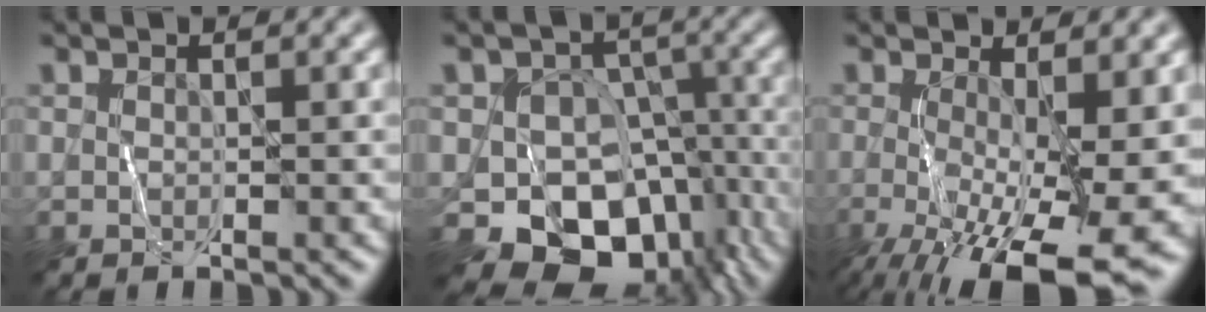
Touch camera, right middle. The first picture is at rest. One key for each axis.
{"total": 13.3, "fx": -7.4, "fy": 9.4, "fz": 5.8, "tx": -0.089, "ty": -0.004, "tz": -0.104}
{"total": 11.3, "fx": -3.5, "fy": 3.6, "fz": 10.1, "tx": -0.183, "ty": -0.028, "tz": -0.052}